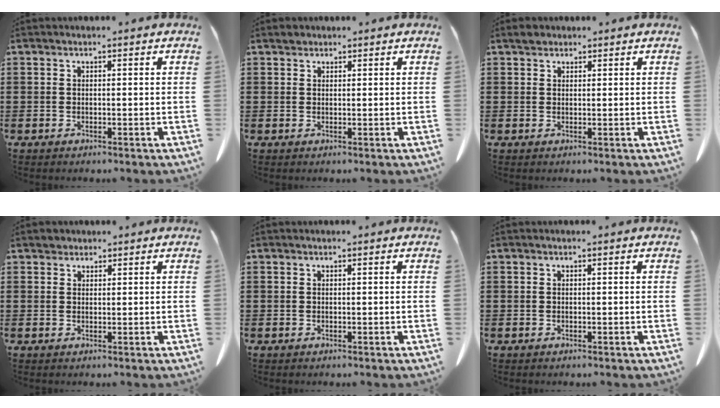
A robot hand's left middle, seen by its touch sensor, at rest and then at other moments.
{"total": 1.0, "force": [0.9, 0.5, 0.0], "torque": [-0.004, 0.004, 0.018]}
{"total": 1.4, "force": [1.1, 0.8, 0.2], "torque": [-0.010, 0.005, 0.023]}
{"total": 1.4, "force": [1.2, 0.6, 0.0], "torque": [0.003, -0.001, 0.023]}
{"total": 0.0}
{"total": 0.0}